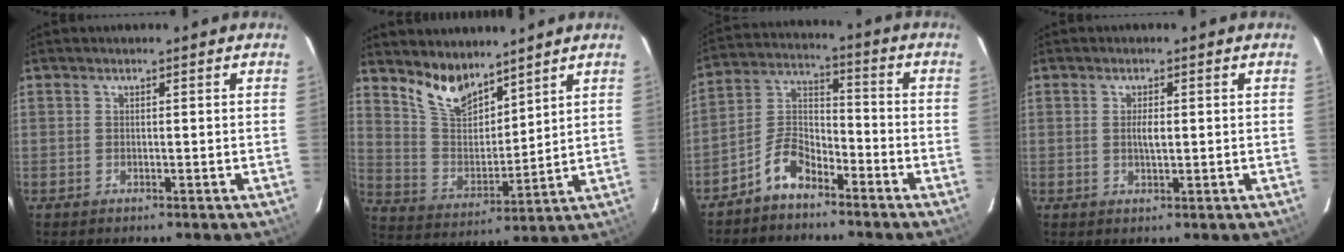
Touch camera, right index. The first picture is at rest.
{"total": 10.4, "force": [8.3, 4.4, 4.5], "torque": [-0.089, 0.002, 0.168]}
{"total": 7.8, "force": [-5.6, 3.6, 4.1], "torque": [-0.097, 0.025, -0.111]}
{"total": 2.1, "force": [0.1, 0.8, 2.0], "torque": [-0.036, -0.001, 0.003]}